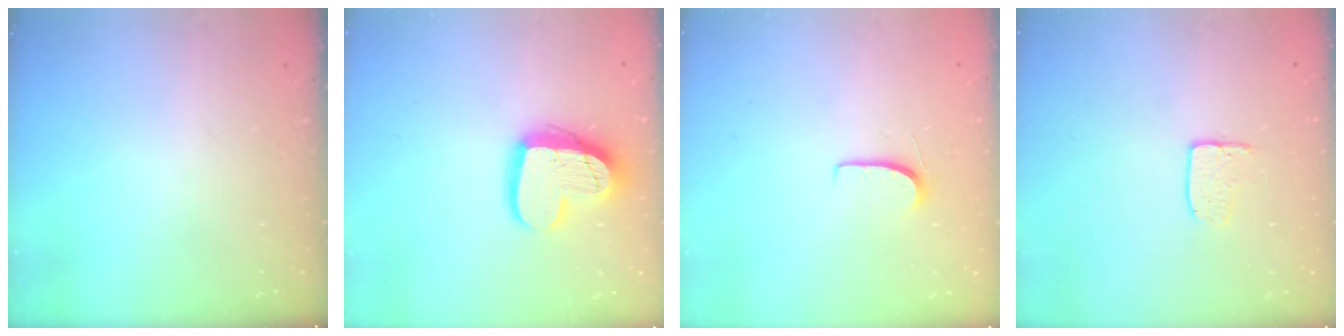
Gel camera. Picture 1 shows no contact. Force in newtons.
{"total": 15.9, "press": 15.9, "slide": 1.3}
{"total": 5.4, "press": 5.3, "slide": 0.5}
{"total": 5.8, "press": 5.8, "slide": 0.4}